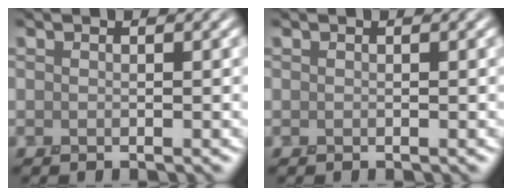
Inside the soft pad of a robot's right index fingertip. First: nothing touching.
{"total": 0.0}